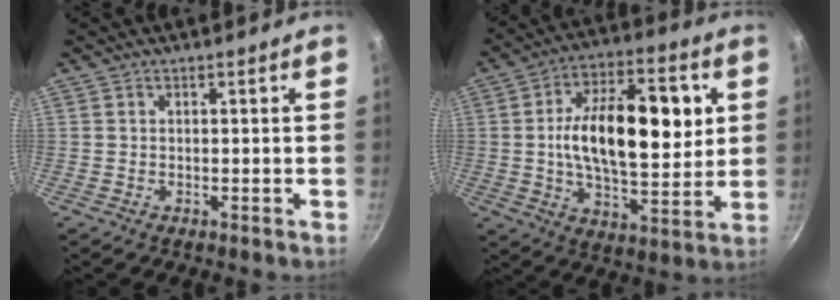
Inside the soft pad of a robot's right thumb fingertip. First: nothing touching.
{"total": 21.6, "force": [3.3, 10.3, 18.7], "torque": [-0.277, 0.000, 0.049]}